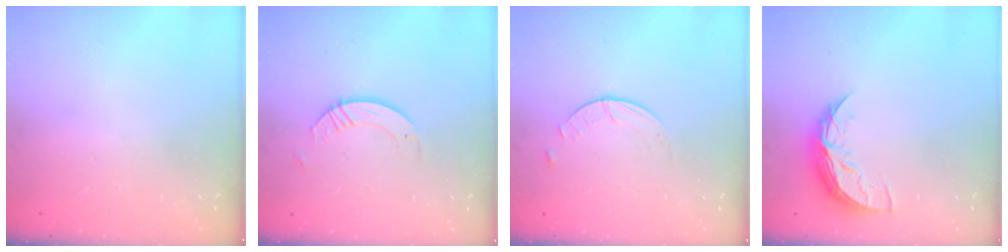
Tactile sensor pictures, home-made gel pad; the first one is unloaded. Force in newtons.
{"total": 3.7, "press": 3.7, "slide": 0.3}
{"total": 0.9, "press": 0.9, "slide": 0.1}
{"total": 8.3, "press": 8.3, "slide": 0.7}